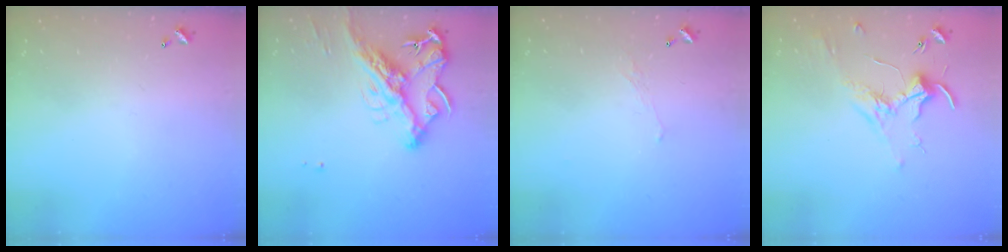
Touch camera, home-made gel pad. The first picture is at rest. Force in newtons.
{"total": 16.1, "press": 16.0, "slide": 2.4}
{"total": 0.6, "press": 0.2, "slide": 0.6}
{"total": 1.7, "press": 1.6, "slide": 0.7}